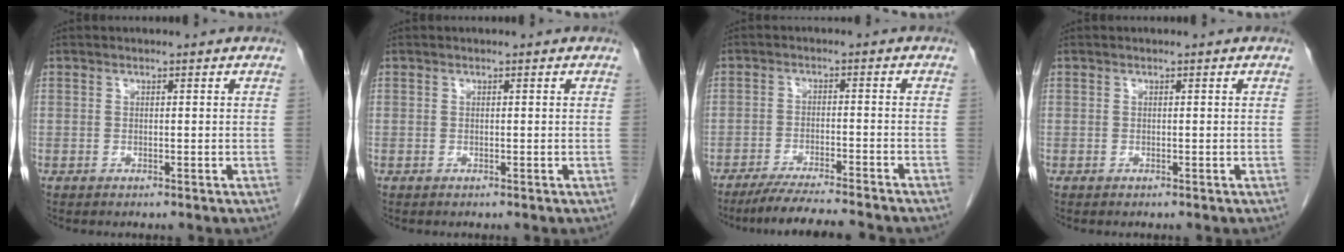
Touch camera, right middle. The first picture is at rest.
{"total": 0.0}
{"total": 10.1, "force": [-9.0, -0.4, 4.6], "torque": [-0.059, -0.021, -0.140]}
{"total": 0.0}